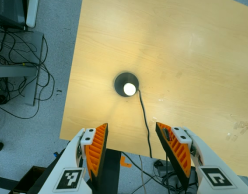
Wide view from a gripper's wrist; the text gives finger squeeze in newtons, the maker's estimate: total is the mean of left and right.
{"total": 0.0}